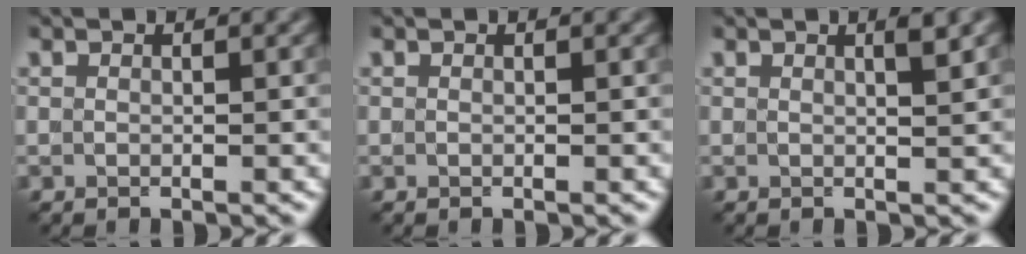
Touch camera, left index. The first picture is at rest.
{"total": 0.0}
{"total": 1.8, "force": [0.9, 0.4, 1.5], "torque": [-0.015, 0.003, 0.010]}